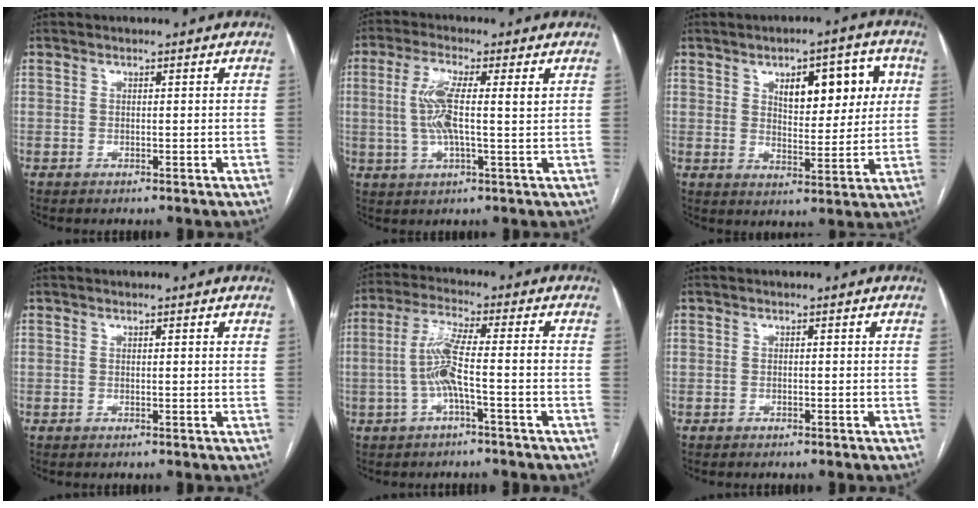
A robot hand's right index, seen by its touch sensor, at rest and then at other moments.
{"total": 8.0, "force": [1.4, 1.3, 7.7], "torque": [-0.160, 0.010, 0.023]}
{"total": 10.5, "force": [3.8, 4.4, 8.8], "torque": [-0.115, 0.017, 0.058]}
{"total": 0.5, "force": [0.3, 0.0, 0.5], "torque": [-0.007, 0.001, 0.002]}
{"total": 7.0, "force": [-1.6, 0.5, 6.8], "torque": [-0.142, 0.017, -0.032]}
{"total": 0.0}